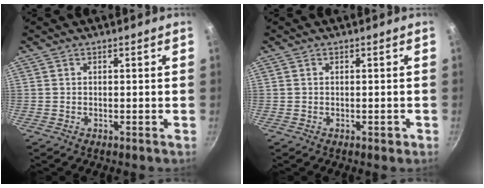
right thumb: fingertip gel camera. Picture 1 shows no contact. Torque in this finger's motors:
{"motor_torque": [-0.27, -0.05, -0.35, 0.20, -0.01]}